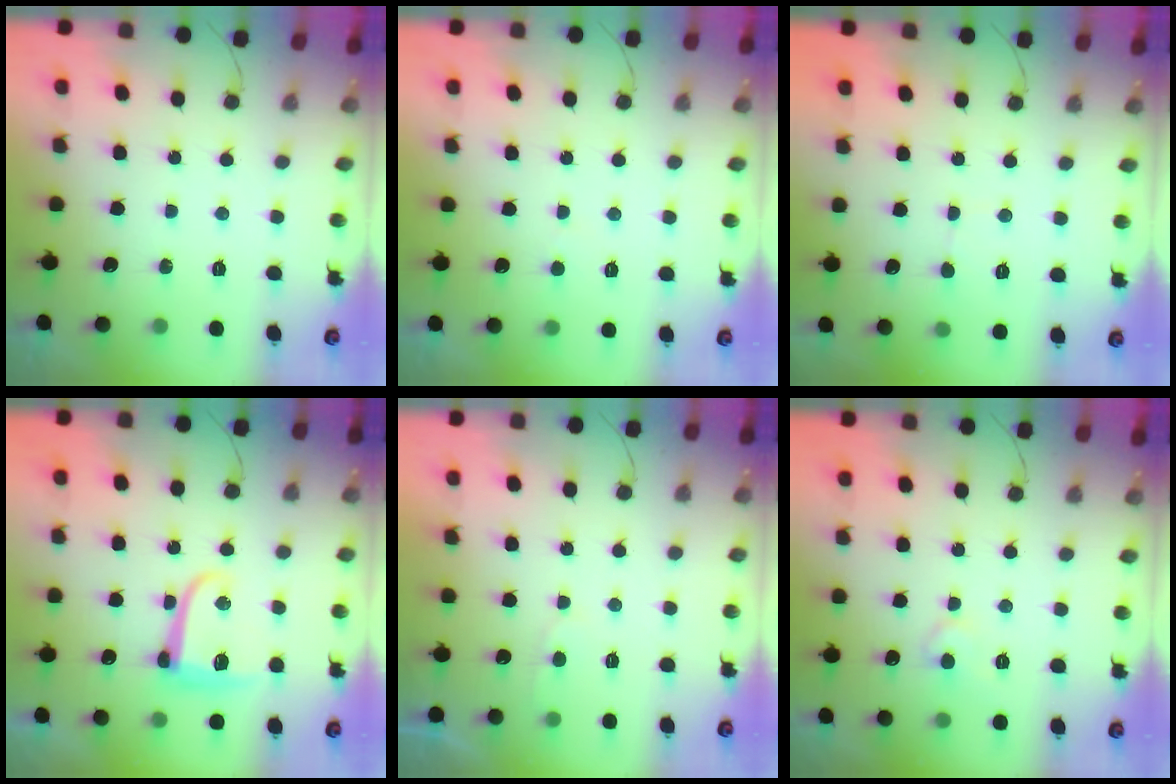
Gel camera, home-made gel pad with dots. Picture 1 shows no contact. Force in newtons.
{"total": 2.4, "press": 2.4, "slide": 0.2}
{"total": 4.3, "press": 4.3, "slide": 0.4}
{"total": 11.5, "press": 11.5, "slide": 0.6}
{"total": 2.5, "press": 2.5, "slide": 0.3}
{"total": 6.1, "press": 6.1, "slide": 0.3}